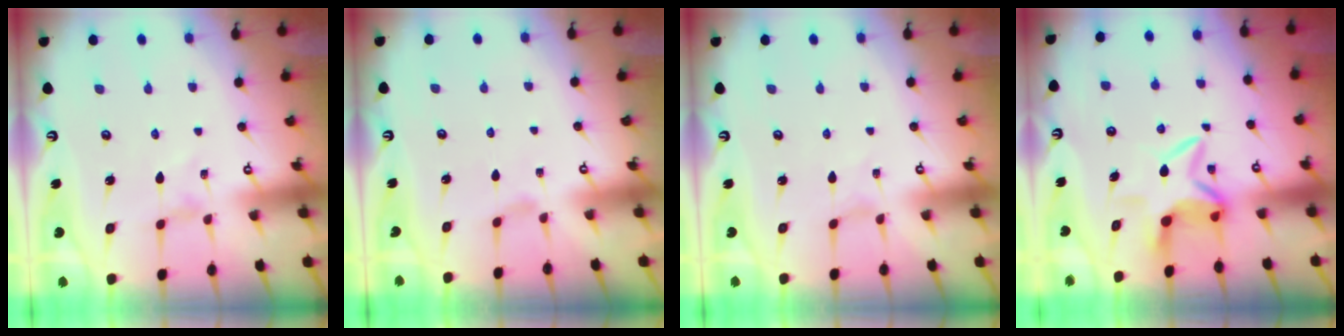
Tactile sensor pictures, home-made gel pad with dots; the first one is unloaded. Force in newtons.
{"total": 1.8, "press": 1.8, "slide": 0.4}
{"total": 0.0}
{"total": 6.9, "press": 6.9, "slide": 0.9}